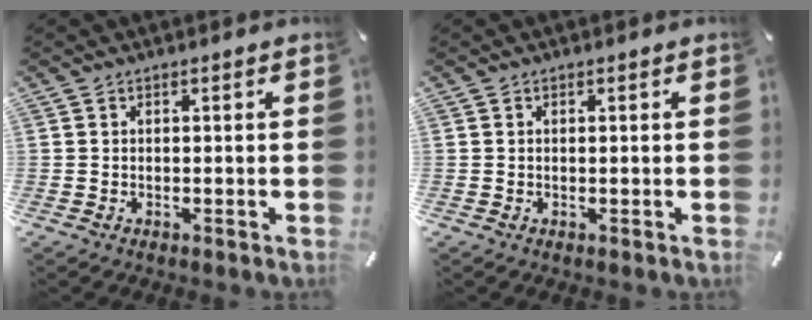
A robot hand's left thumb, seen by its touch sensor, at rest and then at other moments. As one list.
[{"total": 0.5, "force": [0.1, 0.1, 0.5], "torque": [-0.010, 0.000, 0.002]}]